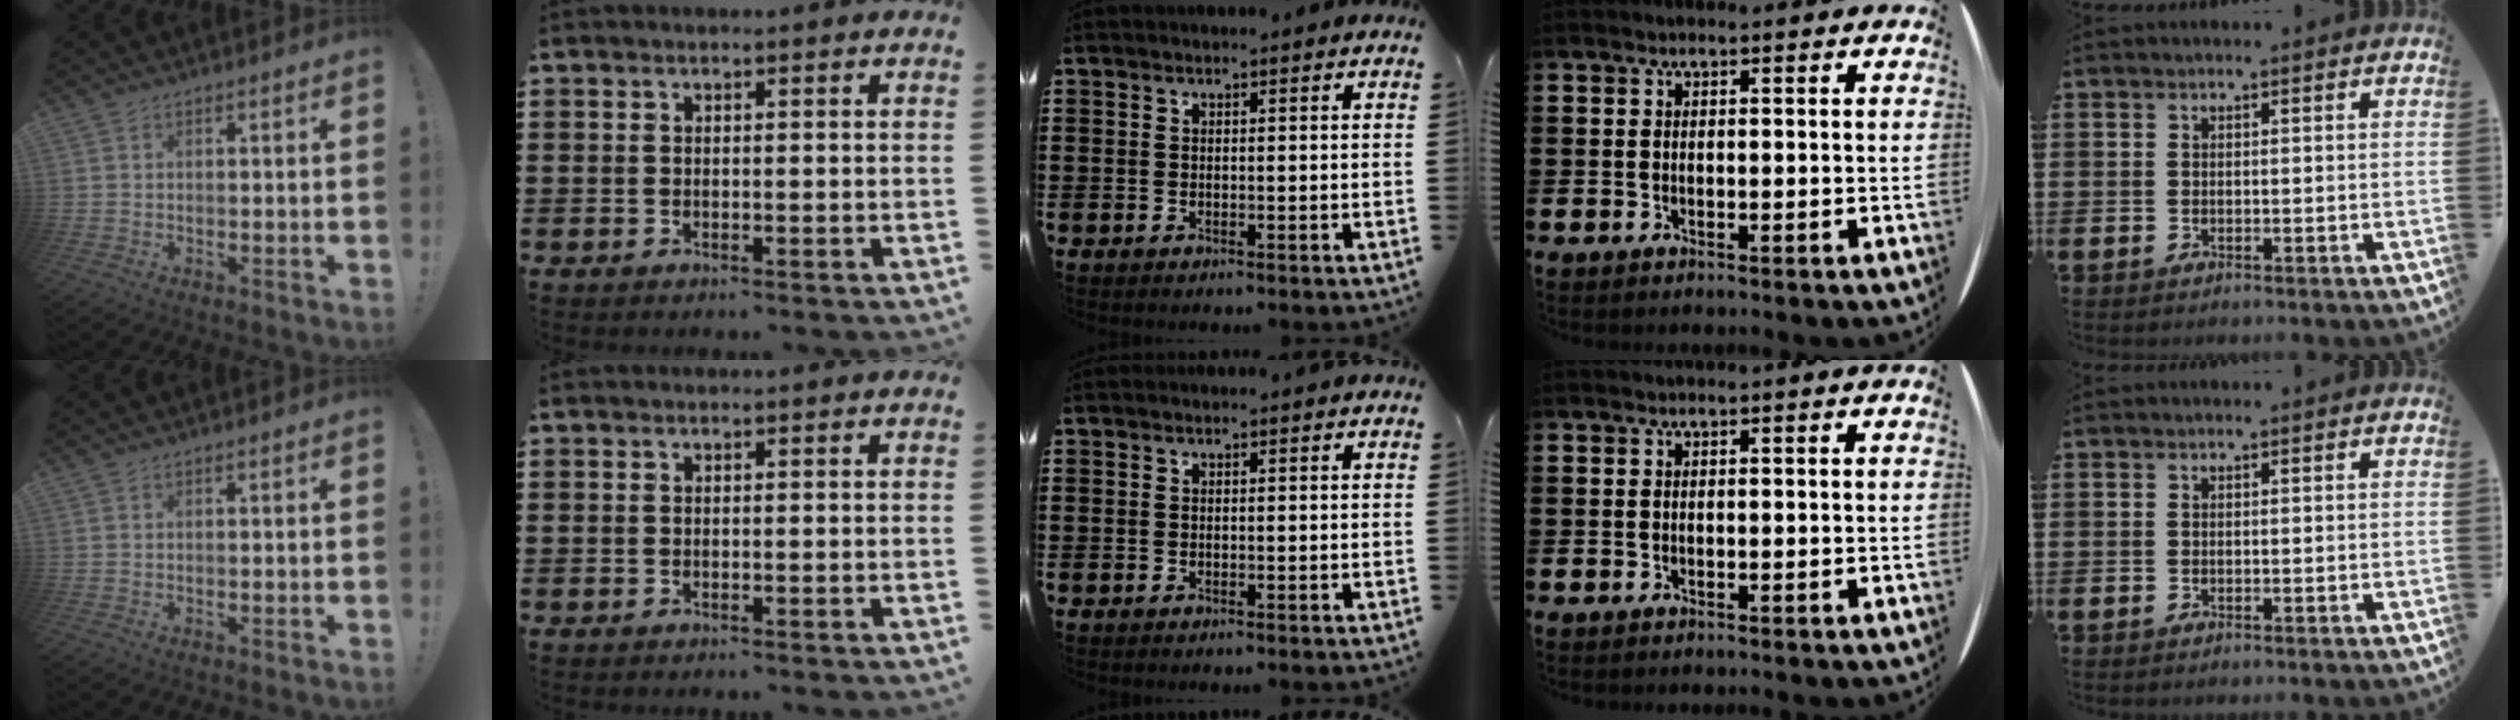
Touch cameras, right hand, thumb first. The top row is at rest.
{}